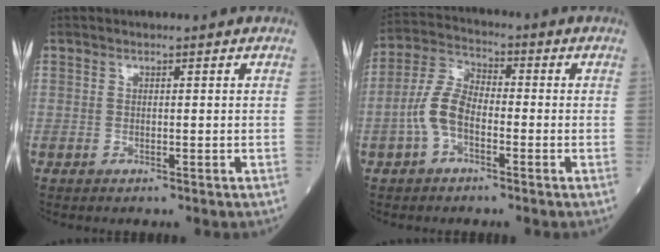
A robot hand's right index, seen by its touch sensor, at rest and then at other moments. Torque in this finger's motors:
{"motor_torque": [0.59, -0.55, 0.30, 0.12]}